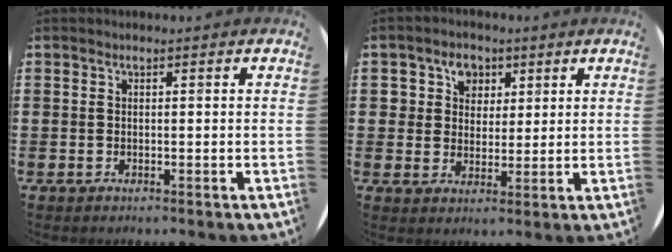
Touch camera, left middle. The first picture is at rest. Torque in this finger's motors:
{"motor_torque": [0.15, -0.11, 0.09, 0.02]}